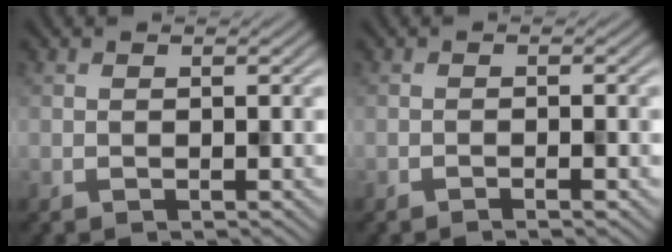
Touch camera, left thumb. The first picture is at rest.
{"total": 1.6, "force": [-1.4, 0.0, 0.9], "torque": [-0.014, 0.007, -0.024]}